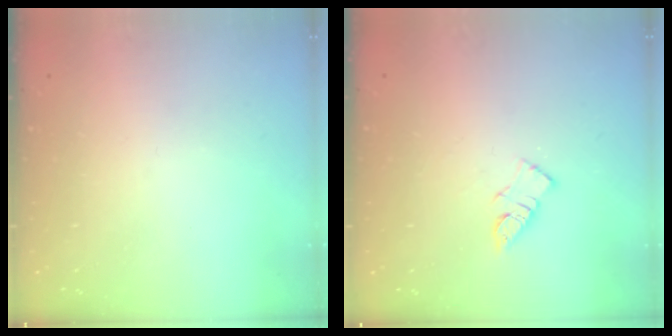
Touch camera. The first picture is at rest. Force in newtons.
{"total": 7.5, "press": 7.4, "slide": 0.4}